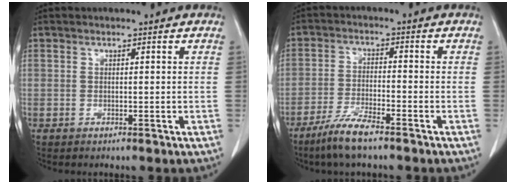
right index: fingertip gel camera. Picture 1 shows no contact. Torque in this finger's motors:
{"motor_torque": [0.64, -0.72, 0.42, 0.13]}